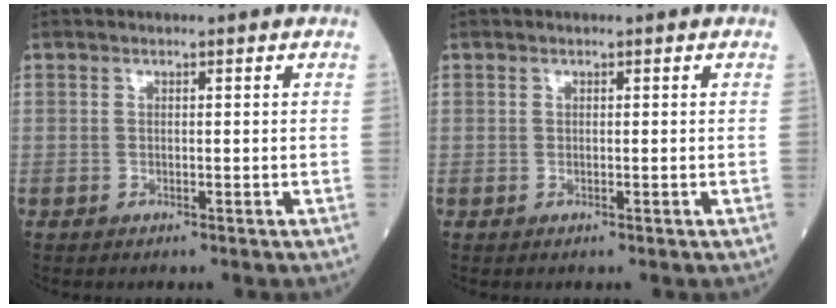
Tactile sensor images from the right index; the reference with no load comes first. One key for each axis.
{"total": 0.0}